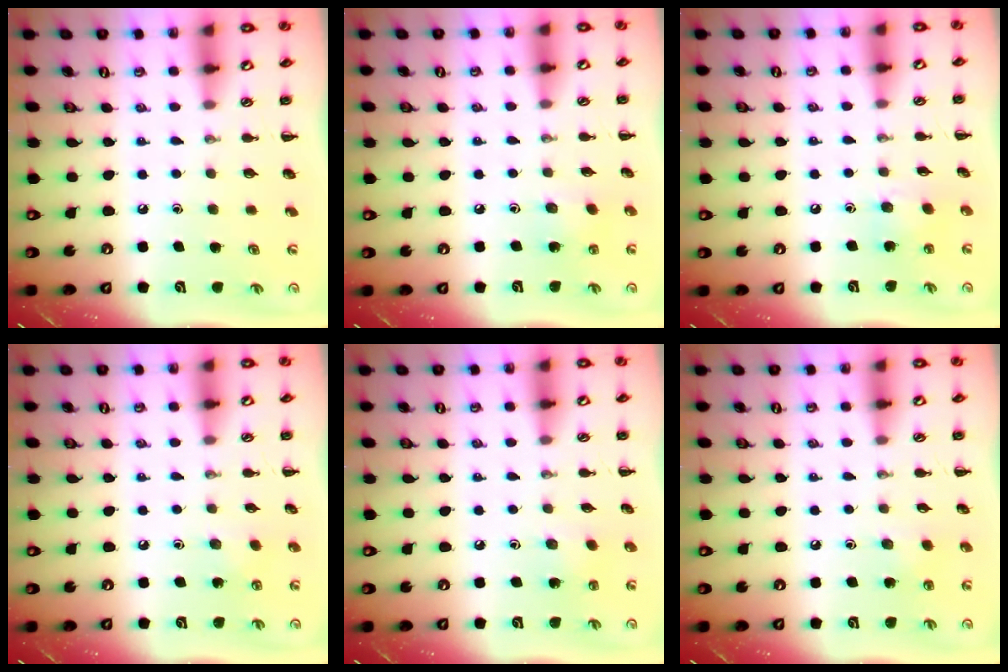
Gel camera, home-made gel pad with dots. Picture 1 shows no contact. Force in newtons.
{"total": 3.5, "press": 3.4, "slide": 0.8}
{"total": 7.1, "press": 6.9, "slide": 1.3}
{"total": 2.6, "press": 2.4, "slide": 0.9}
{"total": 2.2, "press": 2.0, "slide": 0.7}
{"total": 2.1, "press": 2.0, "slide": 0.8}